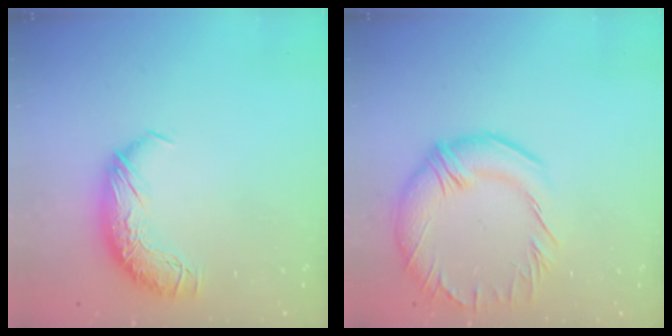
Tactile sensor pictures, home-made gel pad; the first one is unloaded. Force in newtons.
{"total": 7.3, "press": 6.5, "slide": 3.4}